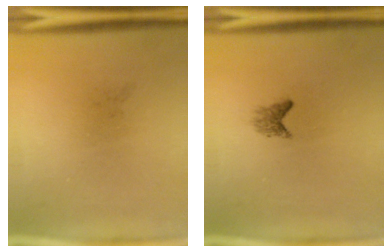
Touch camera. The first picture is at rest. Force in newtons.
{"total": 1.4}